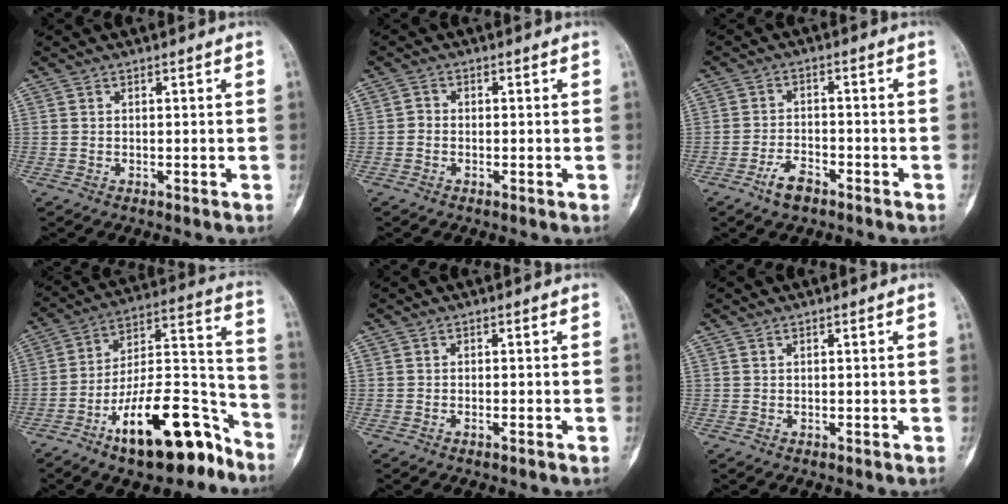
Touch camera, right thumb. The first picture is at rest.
{"total": 1.1, "force": [-0.4, 0.9, 0.5], "torque": [0.004, 0.004, -0.012]}
{"total": 4.8, "force": [-3.2, 2.2, 2.8], "torque": [-0.053, 0.020, -0.058]}
{"total": 21.5, "force": [-13.0, 8.2, 15.0], "torque": [-0.220, 0.102, -0.216]}
{"total": 0.6, "force": [-0.3, 0.1, 0.5], "torque": [-0.014, 0.003, -0.005]}
{"total": 0.0}